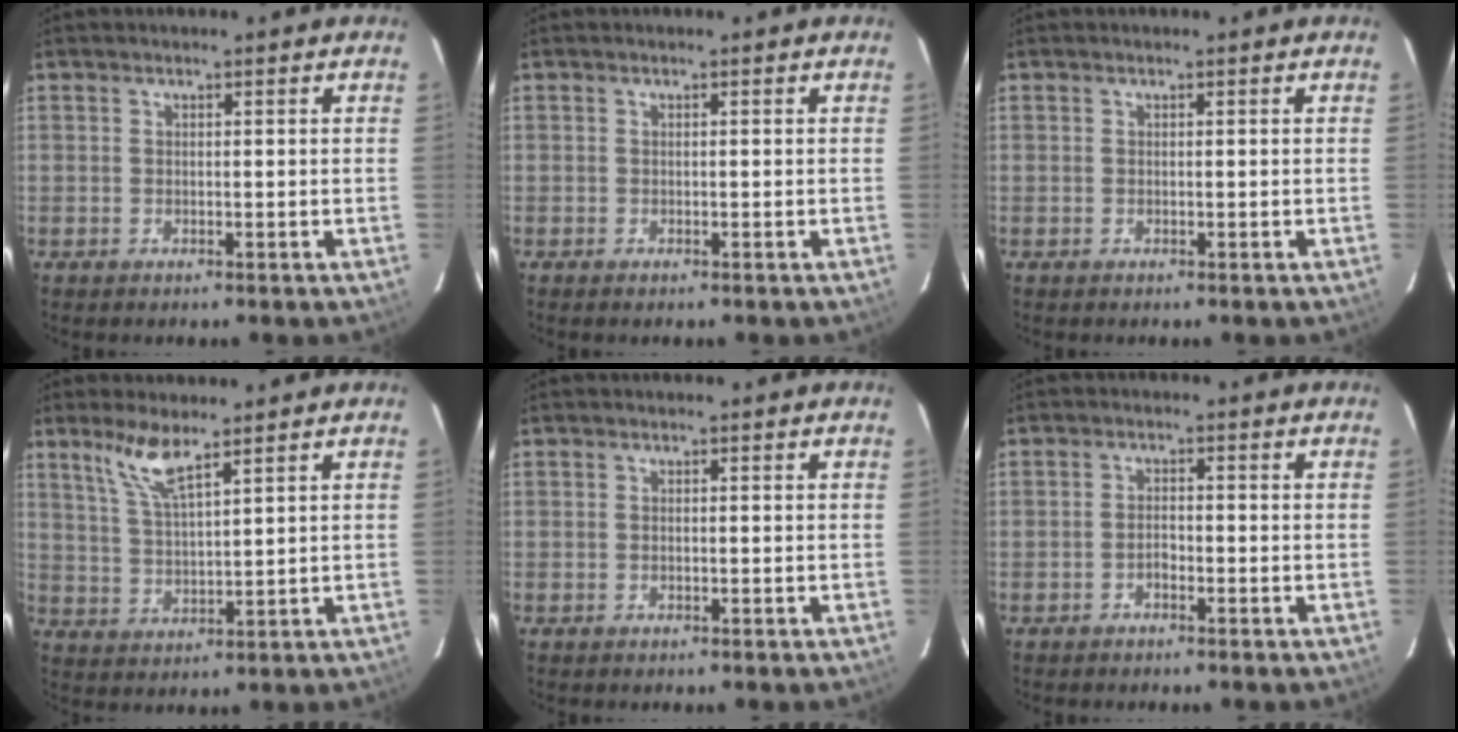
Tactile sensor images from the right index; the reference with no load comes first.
{"total": 0.0}
{"total": 0.0}
{"total": 6.7, "force": [4.8, 1.2, 4.6], "torque": [-0.095, 0.001, 0.104]}
{"total": 0.0}
{"total": 1.6, "force": [-1.0, 0.7, 1.0], "torque": [-0.019, 0.005, -0.019]}